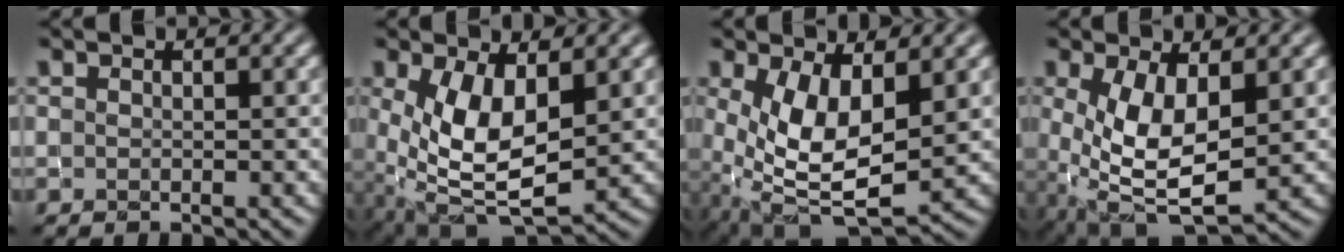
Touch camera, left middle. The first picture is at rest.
{"total": 7.8, "force": [0.7, 4.1, 6.7], "torque": [-0.148, -0.009, 0.022]}
{"total": 7.9, "force": [0.6, 4.0, 6.8], "torque": [-0.150, -0.011, 0.019]}
{"total": 7.1, "force": [0.0, 3.3, 6.3], "torque": [-0.137, -0.006, 0.004]}